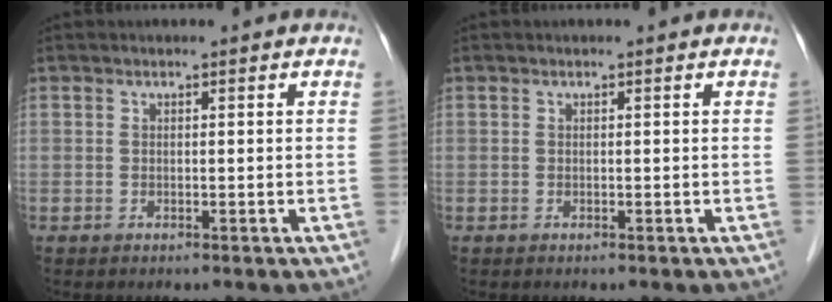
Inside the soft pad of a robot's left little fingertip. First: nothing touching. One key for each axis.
{"total": 0.0}